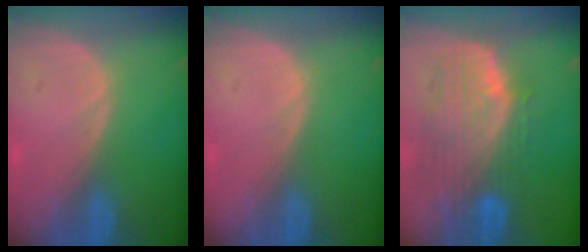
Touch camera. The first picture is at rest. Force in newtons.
{"total": 0.0}
{"total": 10.0, "press": 8.9, "slide": 4.6}